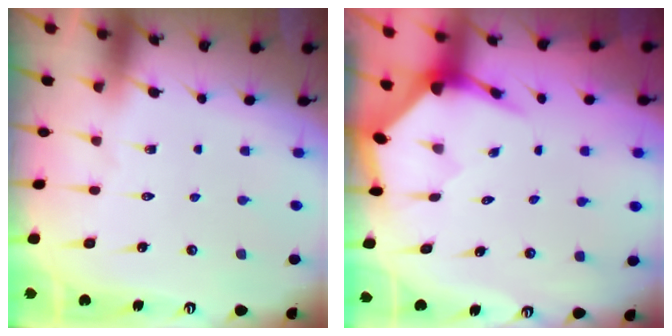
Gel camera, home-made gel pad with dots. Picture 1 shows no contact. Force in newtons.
{"total": 3.5, "press": 3.5, "slide": 0.4}